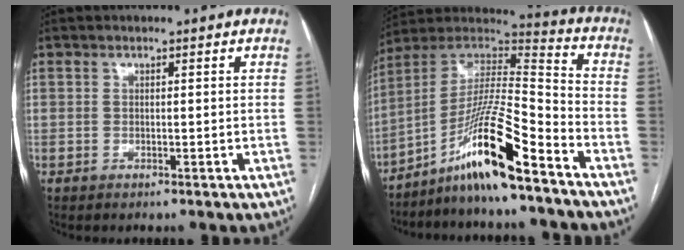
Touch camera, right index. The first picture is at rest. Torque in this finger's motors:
{"motor_torque": [1.60, -0.53, 0.54, 0.21]}